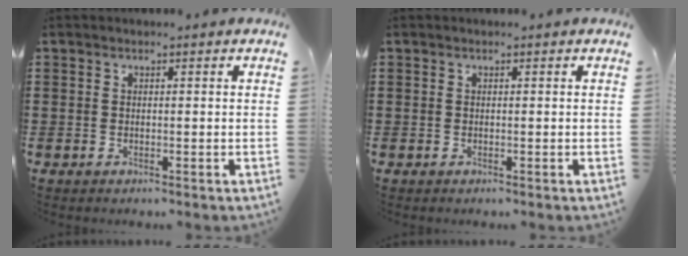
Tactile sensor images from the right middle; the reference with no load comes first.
{"total": 0.0}